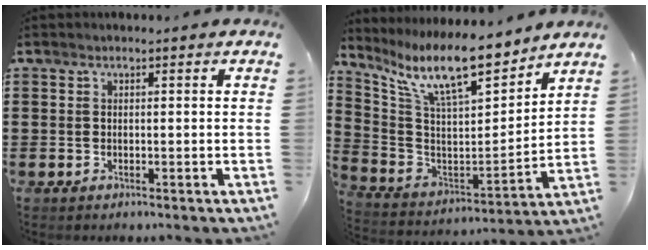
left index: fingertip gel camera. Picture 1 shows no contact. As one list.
[{"total": 12.6, "force": [10.1, 2.1, 7.2], "torque": [-0.168, -0.060, 0.174]}]